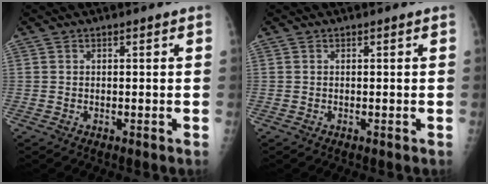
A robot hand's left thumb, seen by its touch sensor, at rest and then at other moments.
{"total": 0.0}